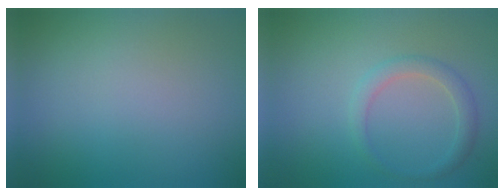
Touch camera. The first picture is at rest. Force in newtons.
{"total": 1.9, "press": 1.9, "slide": 0.1}